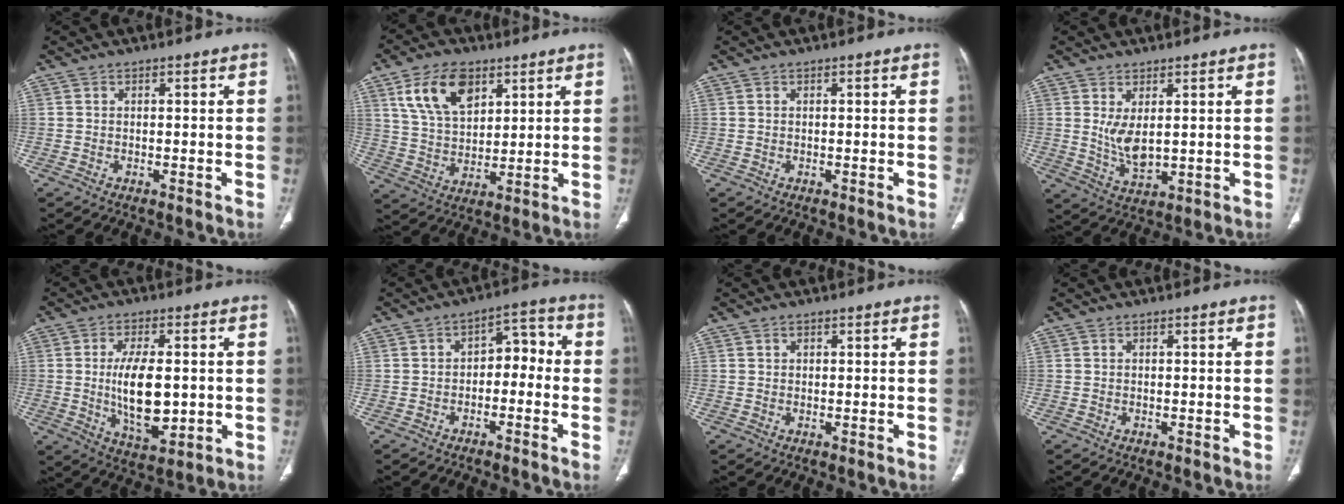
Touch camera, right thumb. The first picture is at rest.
{"total": 12.4, "force": [6.2, 7.4, 7.9], "torque": [-0.120, -0.021, 0.124]}
{"total": 0.0}
{"total": 6.0, "force": [1.3, 2.7, 5.1], "torque": [-0.093, -0.023, 0.038]}
{"total": 12.5, "force": [-0.2, 6.0, 11.0], "torque": [-0.177, -0.017, 0.007]}
{"total": 9.1, "force": [-1.7, 5.9, 6.7], "torque": [-0.053, 0.051, -0.038]}
{"total": 0.7, "force": [0.3, 0.5, 0.2], "torque": [0.000, -0.001, 0.006]}
{"total": 0.0}